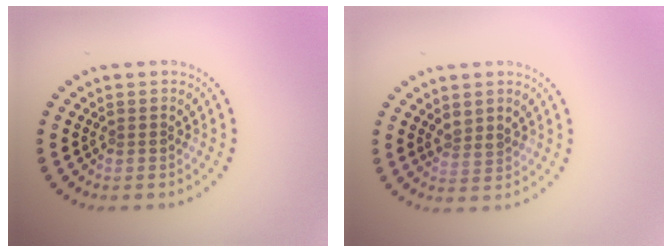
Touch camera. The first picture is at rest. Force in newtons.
{"total": 1.6, "press": 1.3, "slide": 0.9}